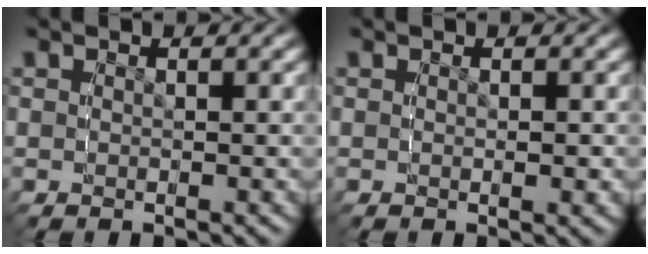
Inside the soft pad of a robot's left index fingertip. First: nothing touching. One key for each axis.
{"total": 0.5, "fx": 0.0, "fy": 0.0, "fz": 0.5, "tx": -0.008, "ty": -0.003, "tz": -0.001}